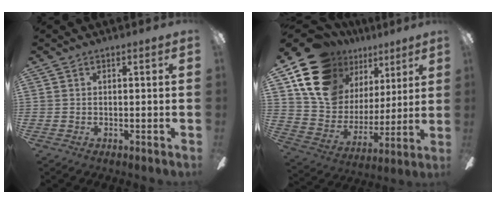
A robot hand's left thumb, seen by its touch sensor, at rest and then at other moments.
{"total": 17.8, "force": [11.8, 11.4, 6.8], "torque": [-0.140, -0.071, 0.224]}